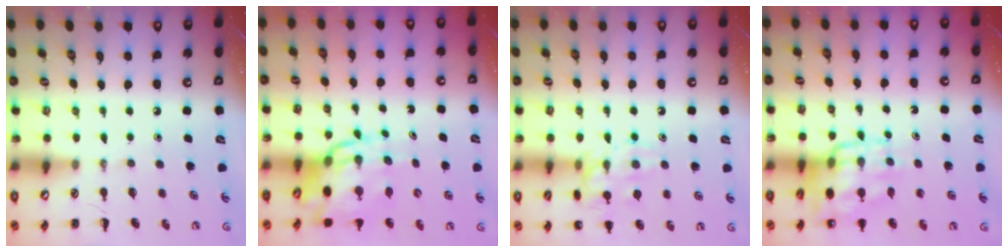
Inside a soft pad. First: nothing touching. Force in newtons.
{"total": 11.7, "press": 11.2, "slide": 3.4}
{"total": 13.9, "press": 13.9, "slide": 0.8}
{"total": 13.0, "press": 12.6, "slide": 2.9}